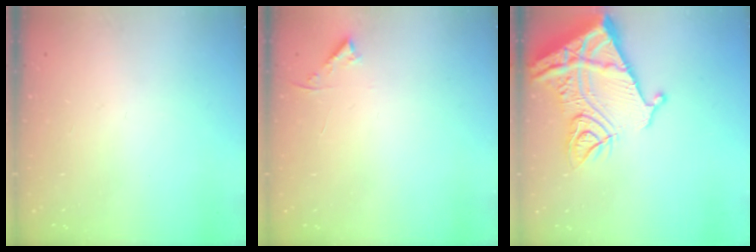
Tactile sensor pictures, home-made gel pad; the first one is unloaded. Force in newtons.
{"total": 3.1, "press": 3.0, "slide": 0.3}
{"total": 18.7, "press": 18.6, "slide": 2.1}